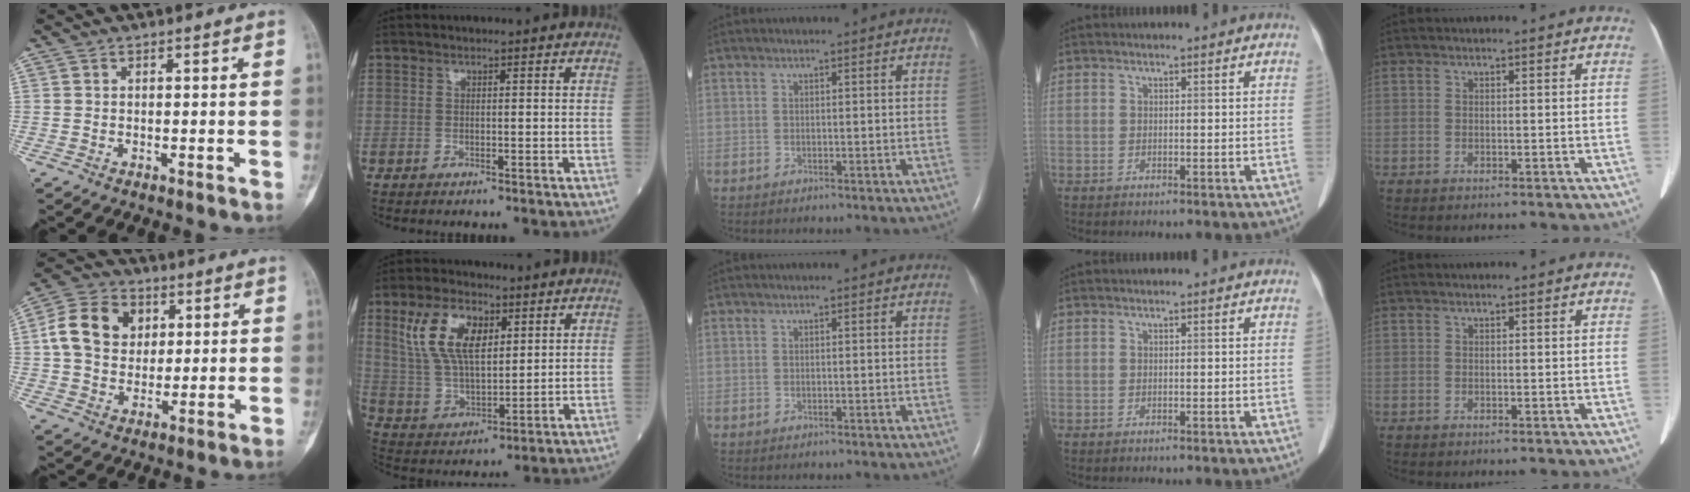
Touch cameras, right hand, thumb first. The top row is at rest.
{"thumb": {"total": 12.4, "force": [2.5, 9.9, 7.1], "torque": [-0.103, 0.005, 0.038]}, "index": {"total": 11.1, "force": [4.7, 5.4, 8.6], "torque": [-0.188, 0.018, 0.096]}}